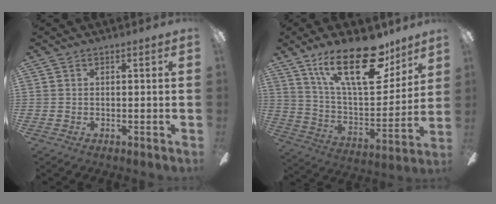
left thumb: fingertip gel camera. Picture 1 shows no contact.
{"total": 26.2, "force": [15.3, 11.0, 18.2], "torque": [-0.290, -0.081, 0.264]}